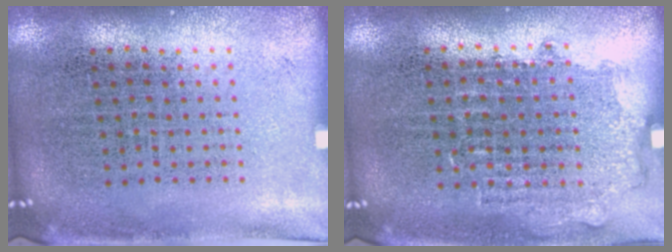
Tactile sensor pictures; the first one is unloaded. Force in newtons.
{"total": 0.8, "press": 0.7, "slide": 0.4}